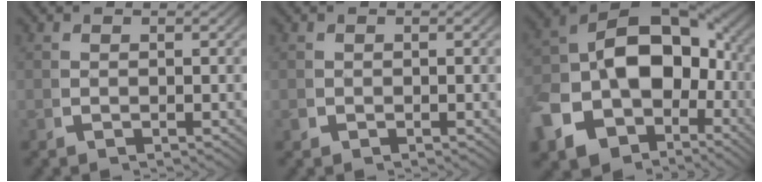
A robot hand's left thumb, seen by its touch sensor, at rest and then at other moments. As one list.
[{"total": 0.6, "force": [-0.1, 0.5, 0.1], "torque": [-0.008, -0.007, 0.000]}, {"total": 20.5, "force": [-3.4, 15.2, 13.3], "torque": [-0.269, -0.062, -0.037]}]